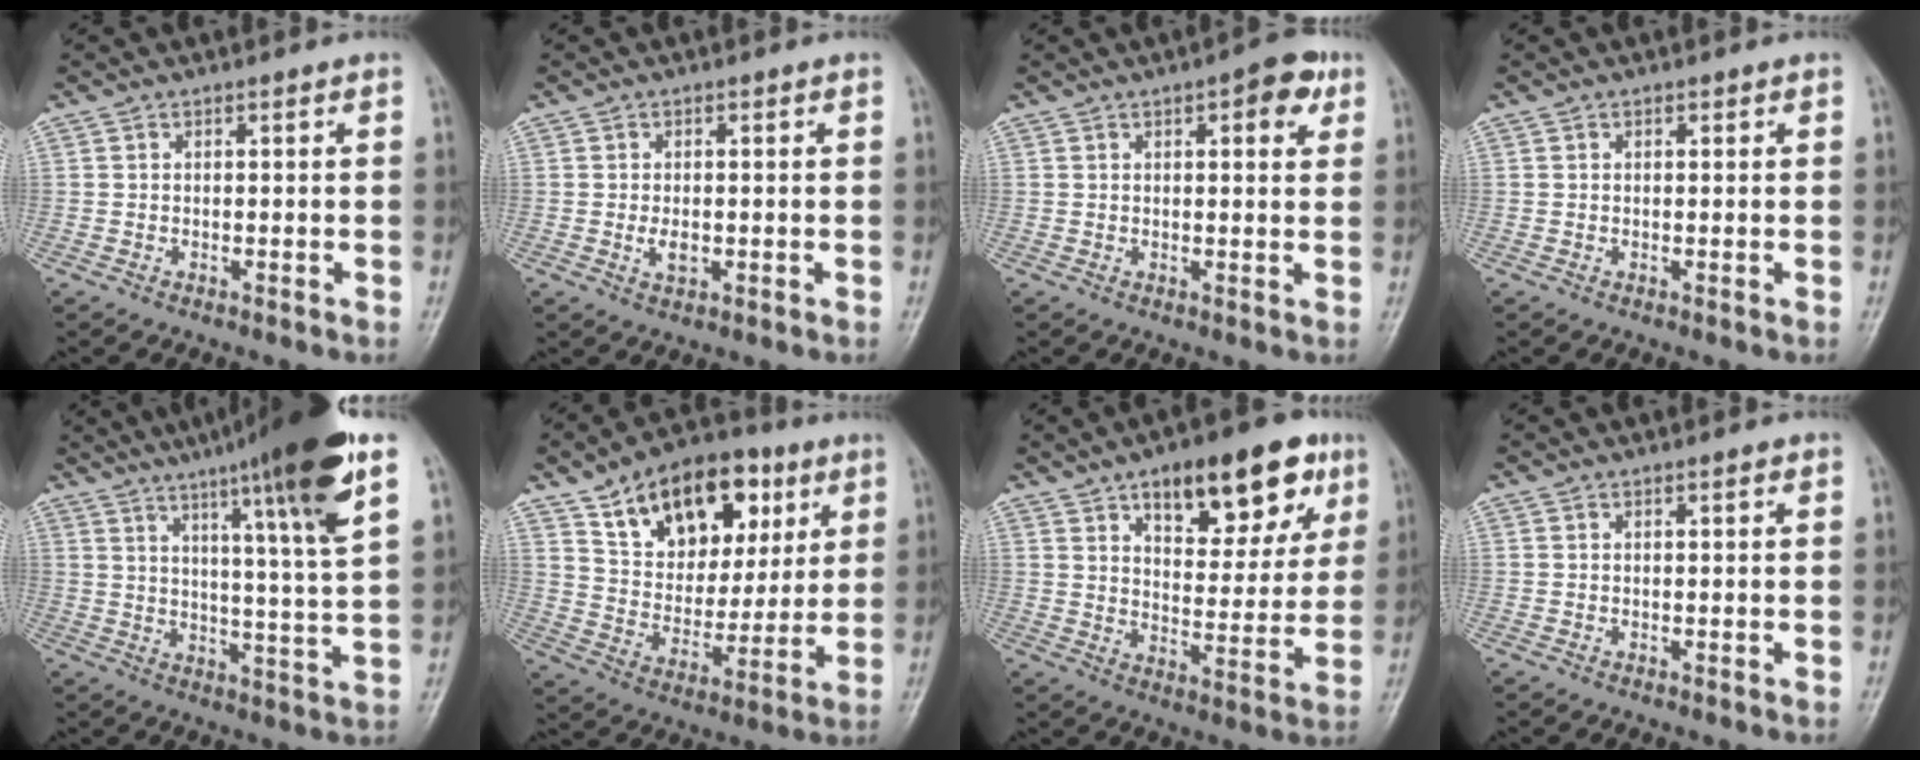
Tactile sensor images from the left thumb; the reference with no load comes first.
{"total": 3.0, "force": [-0.5, 1.9, 2.2], "torque": [-0.032, -0.003, -0.008]}
{"total": 6.1, "force": [2.8, 2.6, 4.8], "torque": [-0.037, -0.004, 0.028]}
{"total": 0.8, "force": [0.3, 0.6, 0.4], "torque": [0.004, 0.000, 0.003]}
{"total": 18.9, "force": [10.6, 1.0, 15.6], "torque": [-0.224, -0.039, 0.151]}
{"total": 21.2, "force": [10.1, 13.2, 13.2], "torque": [-0.155, -0.021, 0.169]}
{"total": 19.3, "force": [10.2, 8.5, 14.0], "torque": [-0.143, -0.032, 0.149]}
{"total": 0.8, "force": [0.4, 0.4, 0.6], "torque": [-0.003, 0.000, 0.005]}